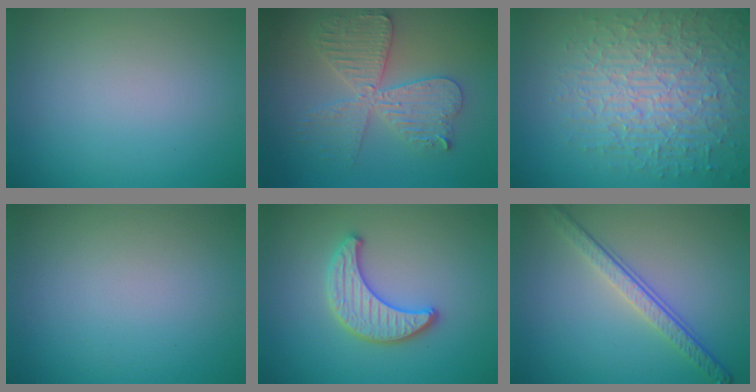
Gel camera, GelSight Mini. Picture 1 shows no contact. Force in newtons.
{"total": 4.8, "press": 4.7, "slide": 0.7}
{"total": 8.4, "press": 6.0, "slide": 5.8}
{"total": 0.0}
{"total": 3.3, "press": 3.3, "slide": 0.3}
{"total": 4.3, "press": 3.0, "slide": 3.1}